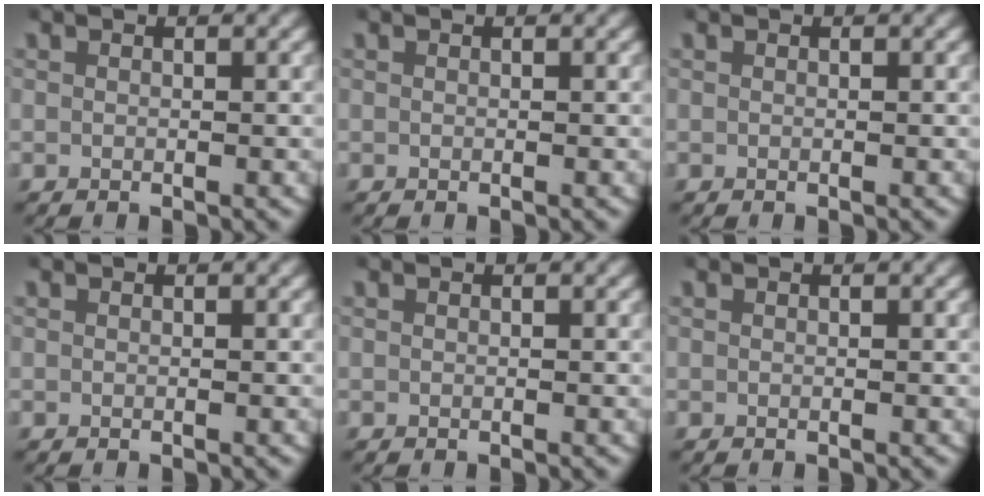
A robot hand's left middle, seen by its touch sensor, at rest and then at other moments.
{"total": 0.0}
{"total": 0.0}
{"total": 0.0}
{"total": 0.0}
{"total": 0.0}